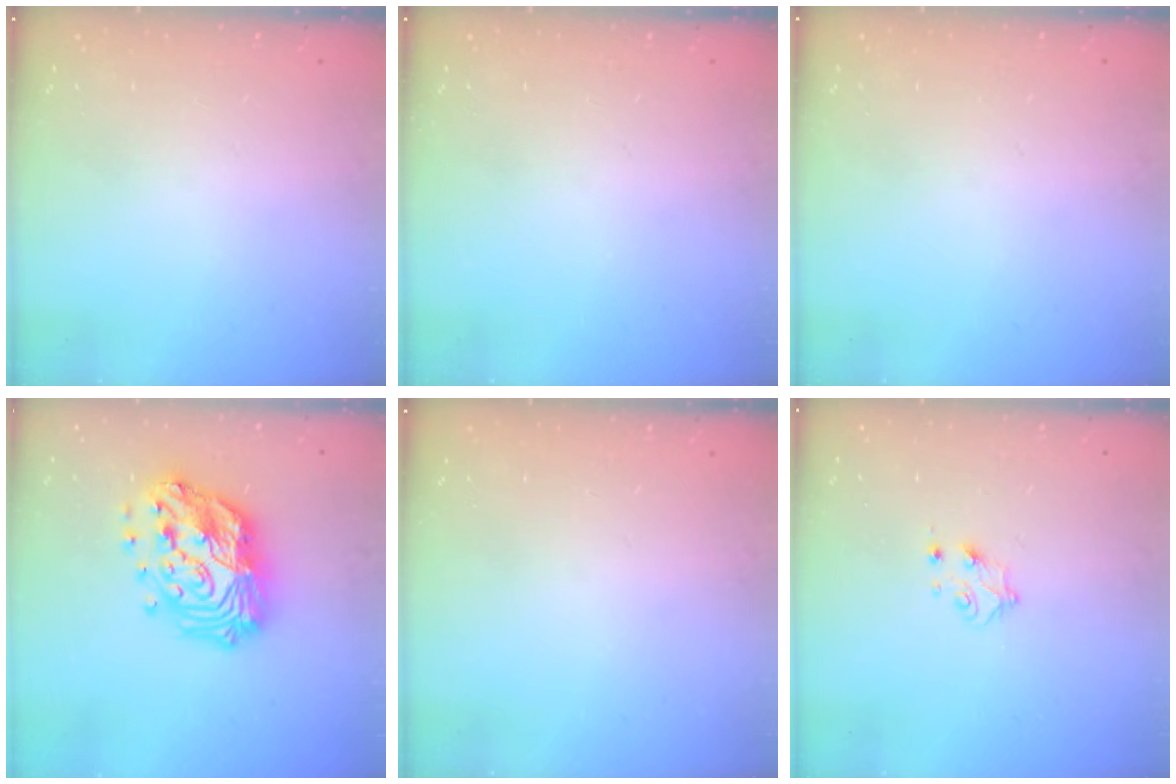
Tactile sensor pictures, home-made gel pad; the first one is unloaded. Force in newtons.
{"total": 0.0}
{"total": 0.0}
{"total": 20.7, "press": 20.7, "slide": 1.9}
{"total": 0.0}
{"total": 4.4, "press": 4.4, "slide": 0.5}